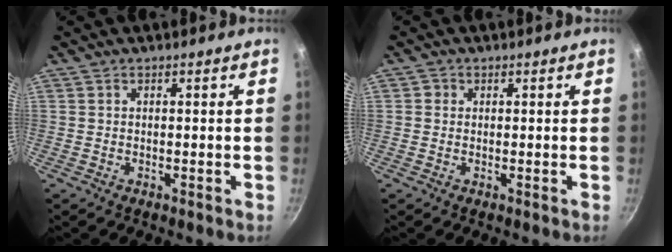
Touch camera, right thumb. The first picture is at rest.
{"total": 1.3, "force": [-0.1, 1.2, 0.4], "torque": [-0.001, 0.003, -0.005]}